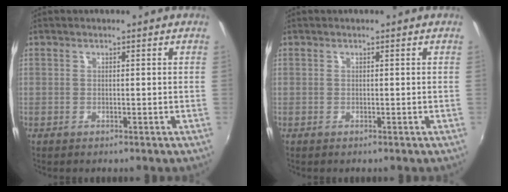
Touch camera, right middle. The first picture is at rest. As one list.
[{"total": 0.0}]